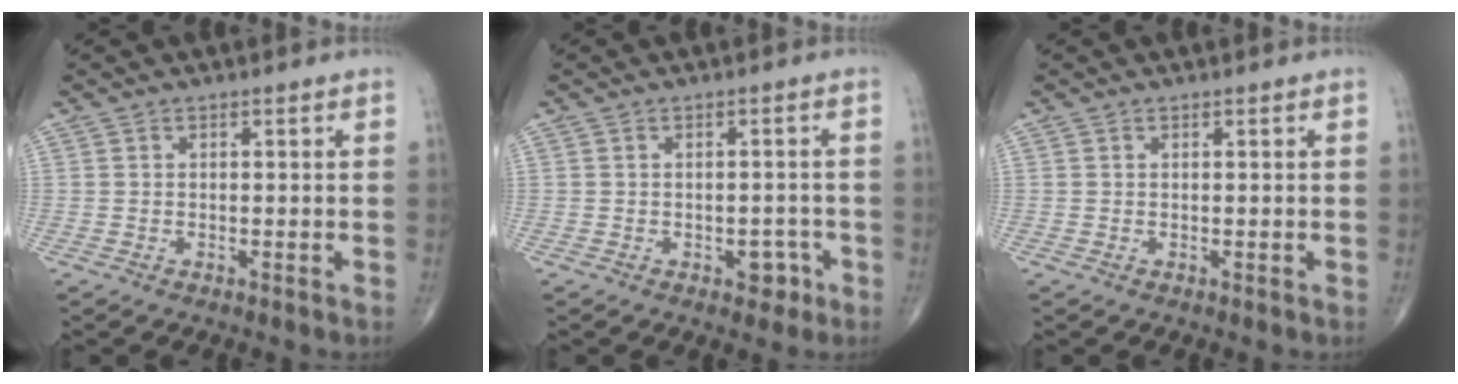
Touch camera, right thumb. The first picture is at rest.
{"total": 3.3, "force": [-1.5, 2.1, 2.0], "torque": [-0.008, 0.011, -0.017]}
{"total": 0.0}